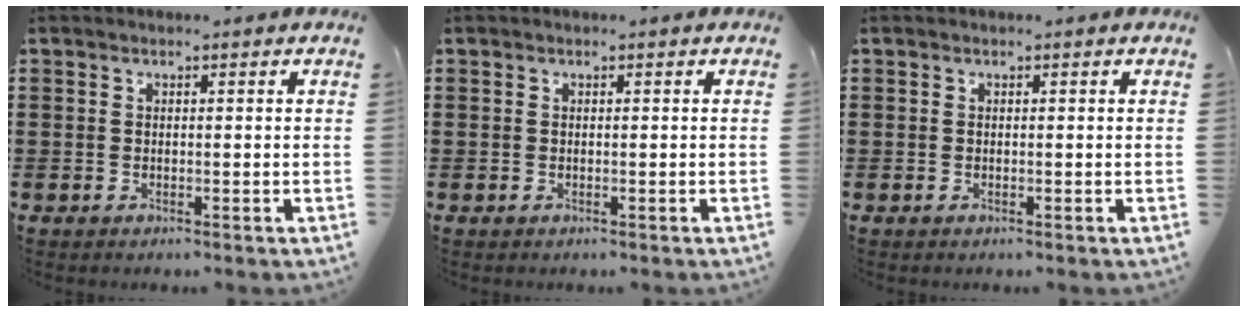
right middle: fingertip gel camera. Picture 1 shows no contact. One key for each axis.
{"total": 0.0}
{"total": 0.0}